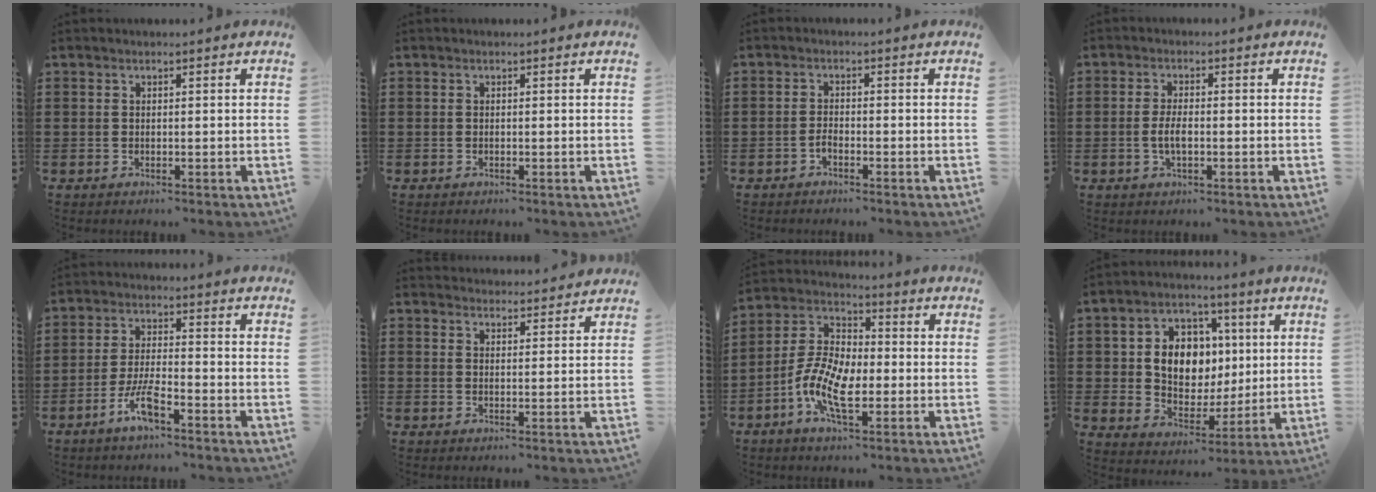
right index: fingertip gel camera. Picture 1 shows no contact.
{"total": 0.0}
{"total": 1.5, "force": [-1.1, 0.6, 0.8], "torque": [-0.019, 0.000, -0.021]}
{"total": 3.2, "force": [-0.5, 1.2, 2.9], "torque": [-0.067, -0.002, -0.015]}
{"total": 6.0, "force": [-3.6, 1.2, 4.6], "torque": [-0.108, -0.007, -0.071]}
{"total": 2.7, "force": [2.6, 0.0, -0.5], "torque": [0.003, -0.007, 0.052]}
{"total": 9.7, "force": [-3.5, 4.6, 7.8], "torque": [-0.195, -0.010, -0.074]}
{"total": 8.9, "force": [1.6, 7.3, 4.9], "torque": [-0.100, 0.016, 0.027]}